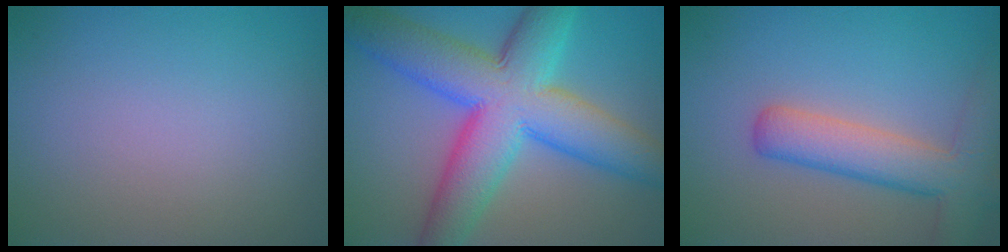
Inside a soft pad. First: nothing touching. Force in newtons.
{"total": 11.8, "press": 11.8, "slide": 0.1}
{"total": 6.0, "press": 6.0, "slide": 0.3}